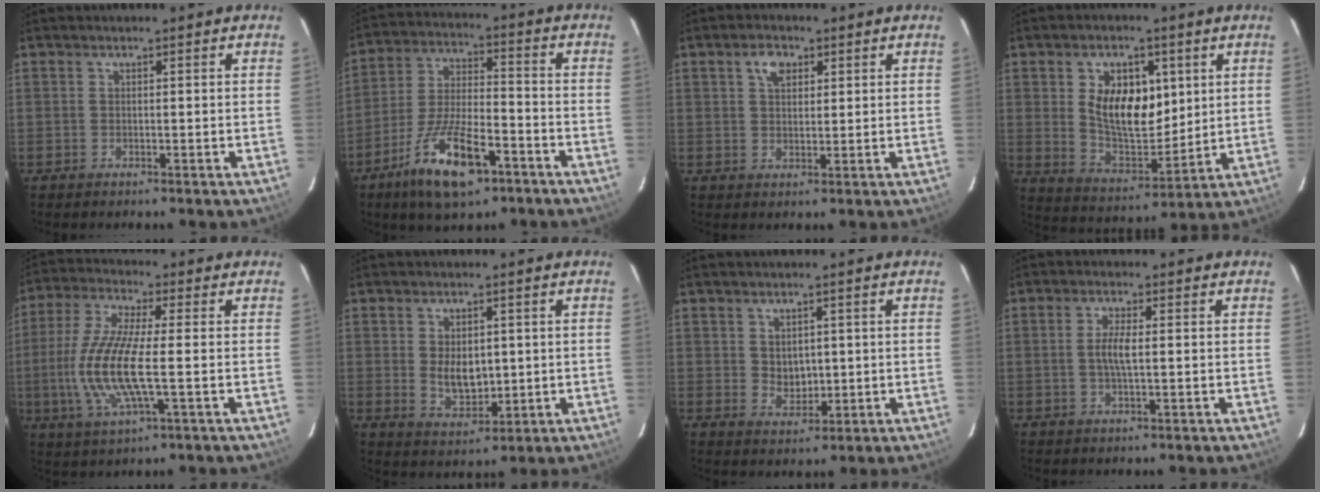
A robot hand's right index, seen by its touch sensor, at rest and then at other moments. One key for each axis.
{"total": 14.6, "fx": -8.5, "fy": 5.0, "fz": 10.8, "tx": -0.224, "ty": -0.015, "tz": -0.151}
{"total": 3.9, "fx": 1.8, "fy": 2.5, "fz": 2.4, "tx": -0.041, "ty": 0.011, "tz": 0.033}
{"total": 12.4, "fx": 3.2, "fy": 7.4, "fz": 9.4, "tx": -0.171, "ty": 0.003, "tz": 0.071}
{"total": 13.6, "fx": -2.0, "fy": 2.9, "fz": 13.1, "tx": -0.278, "ty": -0.008, "tz": -0.043}
{"total": 6.2, "fx": 0.4, "fy": 4.0, "fz": 4.7, "tx": -0.083, "ty": -0.006, "tz": 0.018}
{"total": 3.7, "fx": 0.7, "fy": 3.0, "fz": 2.1, "tx": -0.031, "ty": -0.002, "tz": 0.020}
{"total": 3.4, "fx": 0.0, "fy": 0.6, "fz": 3.4, "tx": -0.067, "ty": 0.000, "tz": 0.000}